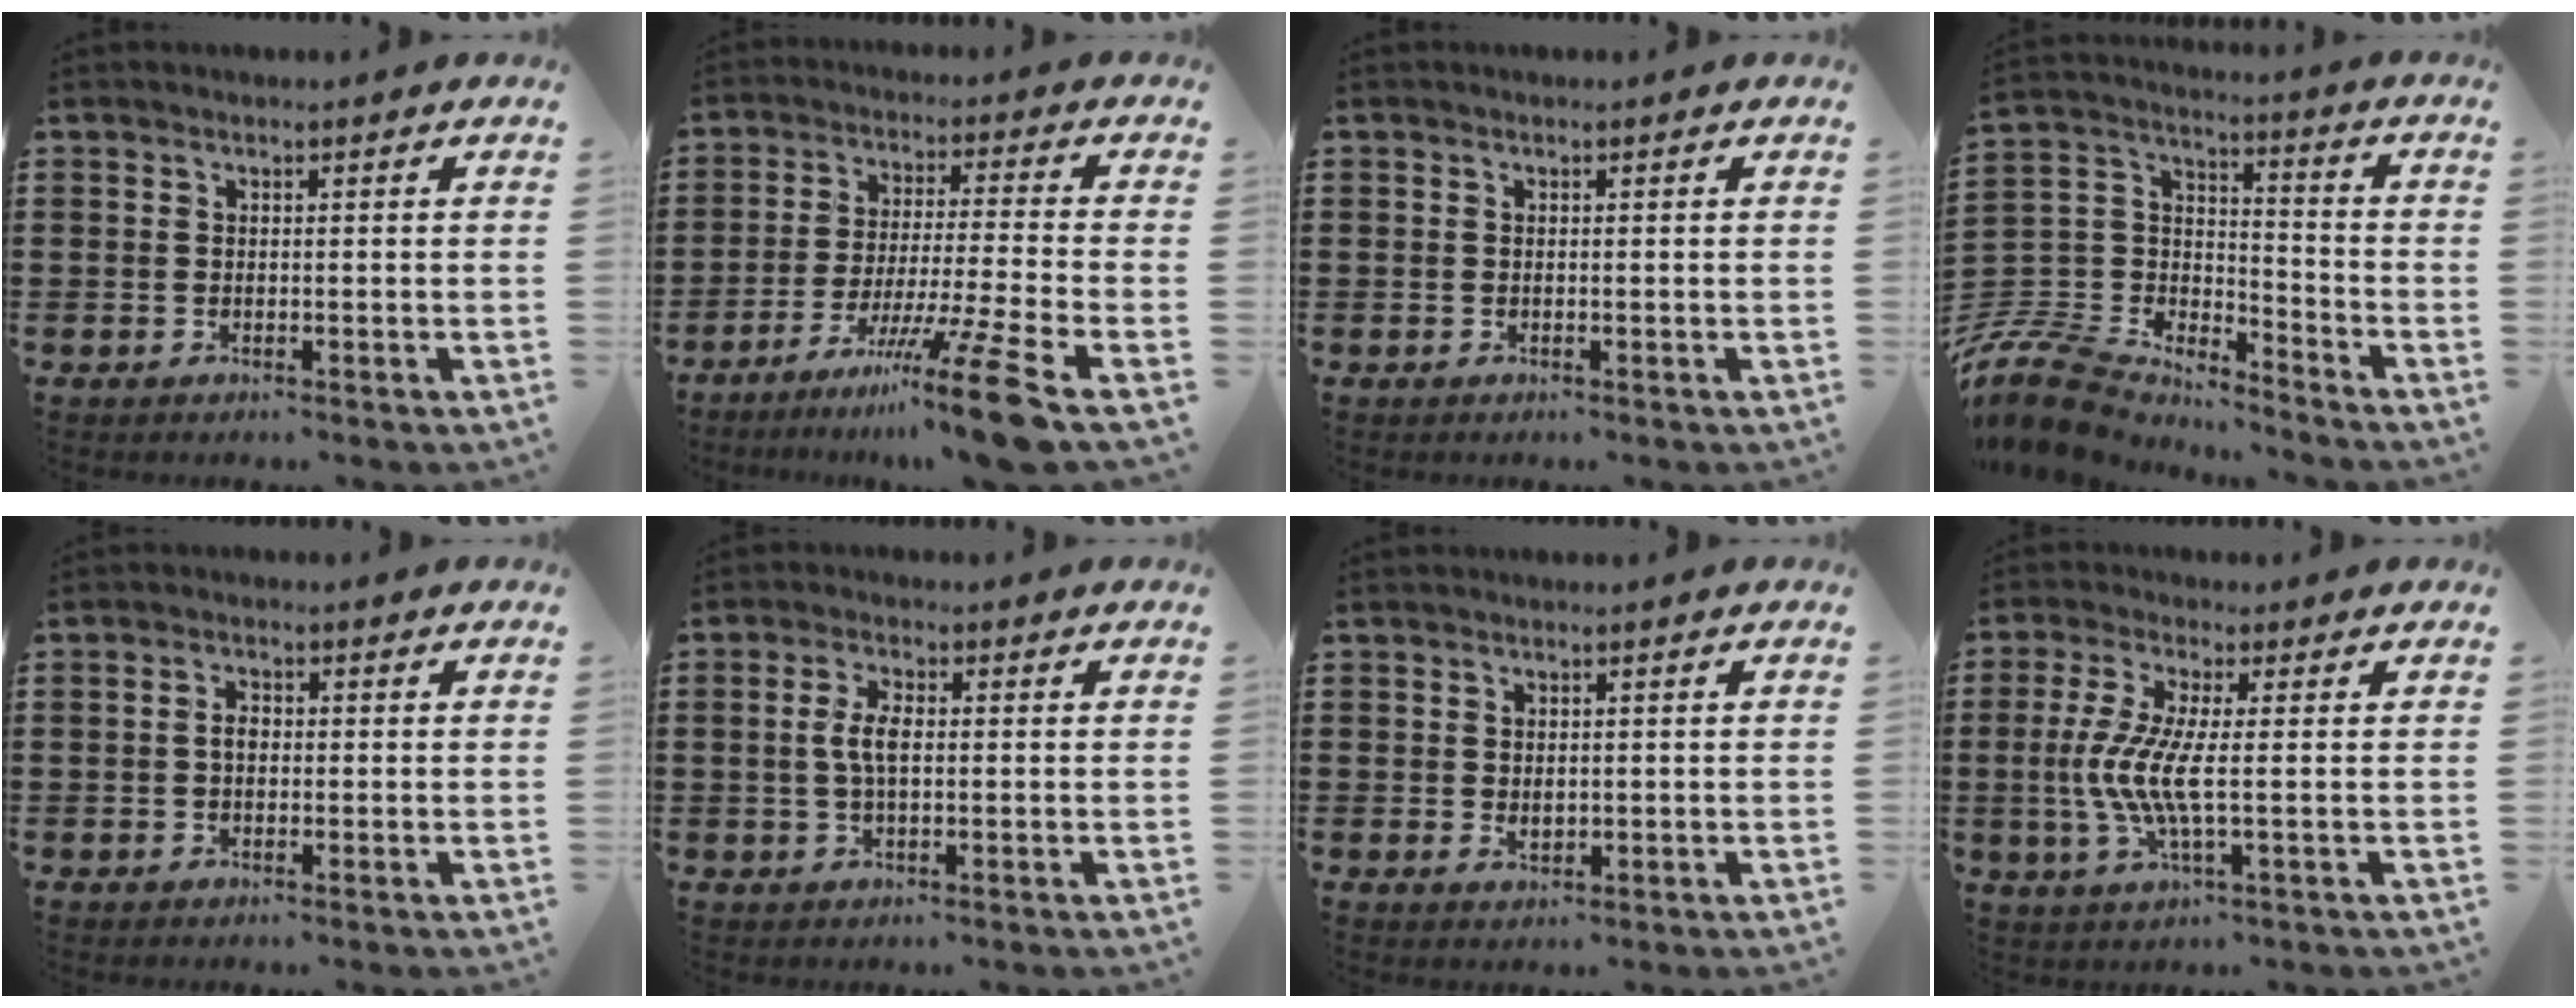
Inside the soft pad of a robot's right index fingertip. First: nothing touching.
{"total": 12.7, "force": [-8.4, -0.8, 9.4], "torque": [-0.154, 0.007, -0.151]}
{"total": 0.0}
{"total": 9.0, "force": [-8.2, 3.2, 2.0], "torque": [-0.092, -0.008, -0.171]}
{"total": 2.0, "force": [-0.1, 1.2, 1.7], "torque": [-0.033, 0.004, -0.004]}
{"total": 4.3, "force": [0.2, 1.7, 3.9], "torque": [-0.084, 0.002, -0.002]}
{"total": 1.3, "force": [0.2, 0.9, 0.9], "torque": [-0.019, 0.006, 0.003]}
{"total": 7.1, "force": [-0.6, 1.1, 7.0], "torque": [-0.162, -0.018, -0.021]}